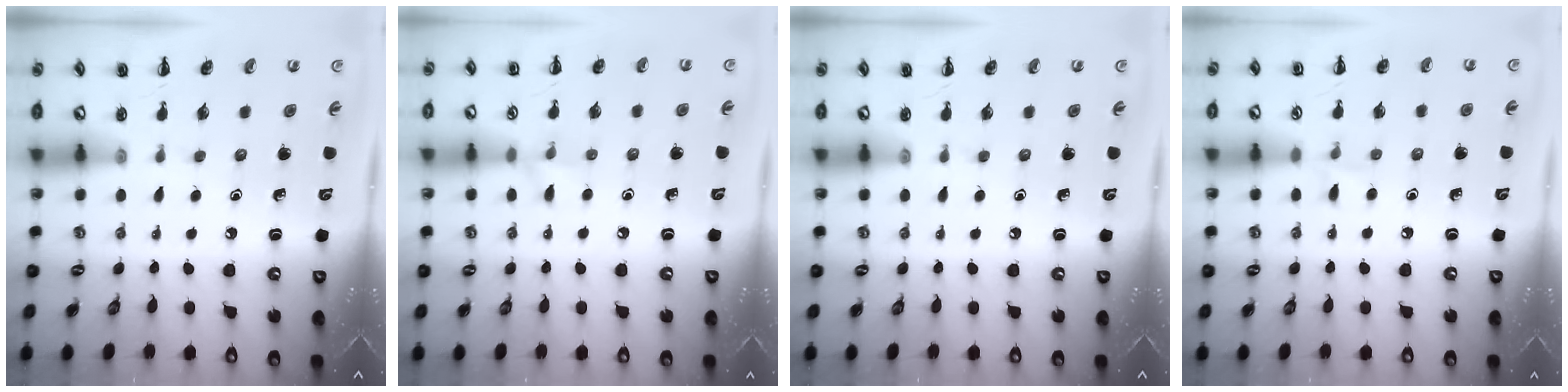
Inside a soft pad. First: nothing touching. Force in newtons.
{"total": 5.4, "press": 5.2, "slide": 1.6}
{"total": 0.0}
{"total": 4.0, "press": 3.7, "slide": 1.6}